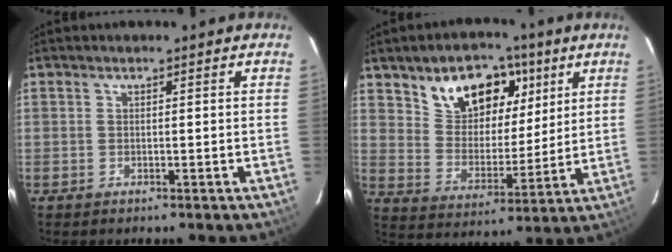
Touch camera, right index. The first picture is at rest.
{"total": 15.5, "force": [8.5, 9.5, 8.9], "torque": [-0.156, 0.028, 0.154]}